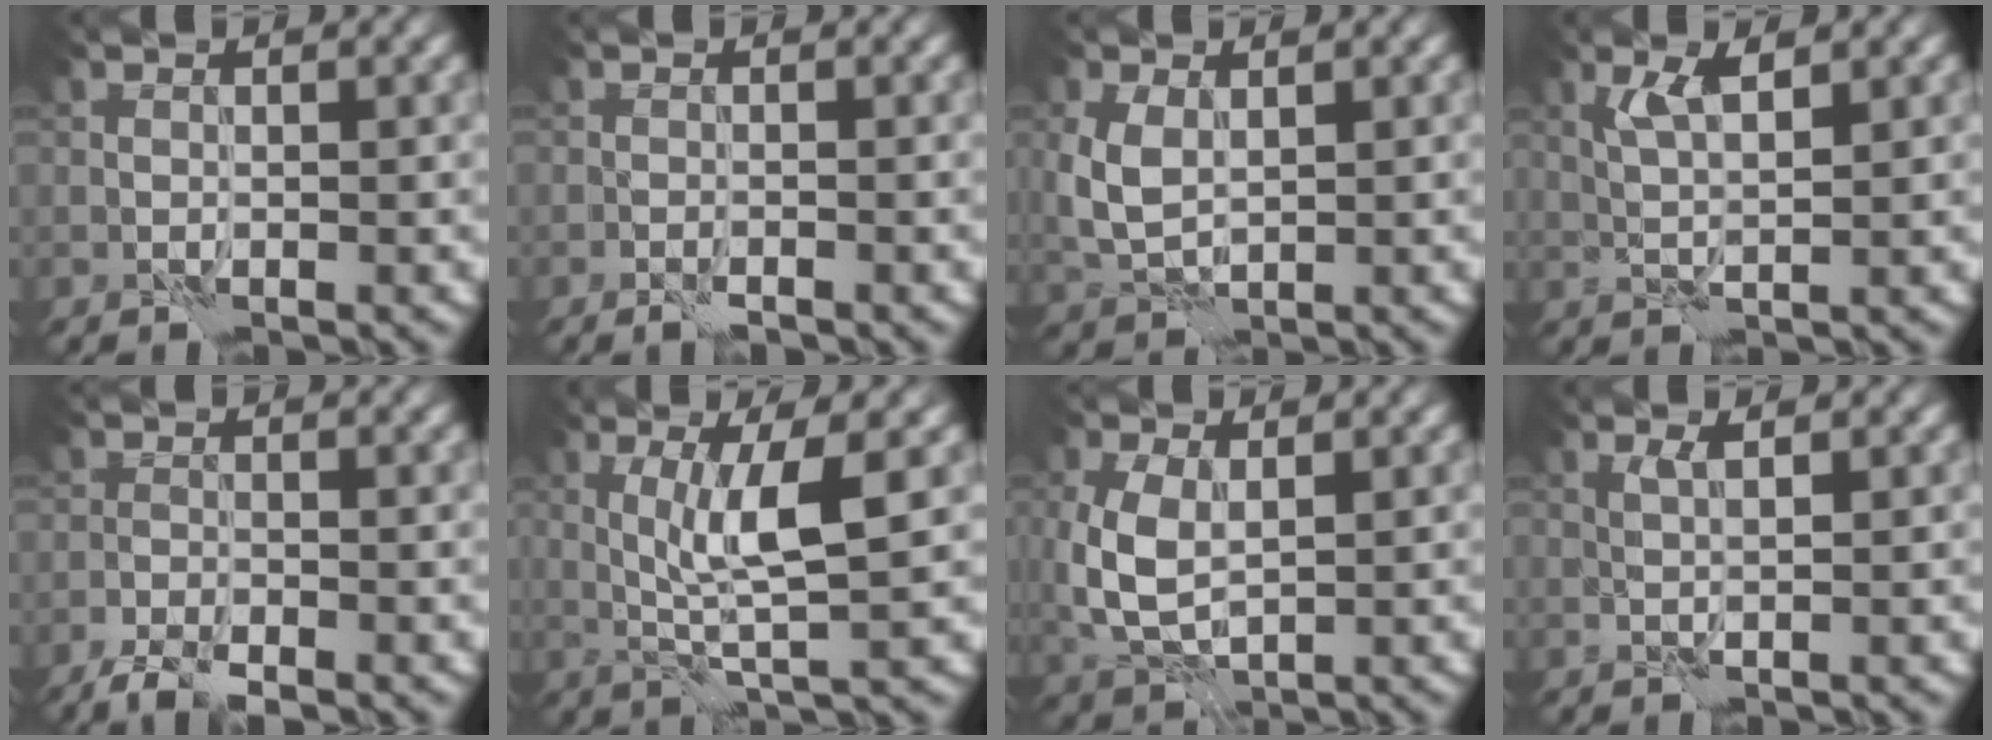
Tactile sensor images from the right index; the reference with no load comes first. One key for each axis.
{"total": 1.1, "fx": -0.8, "fy": 0.3, "fz": 0.7, "tx": -0.015, "ty": -0.002, "tz": -0.016}
{"total": 3.4, "fx": 0.9, "fy": 2.2, "fz": 2.5, "tx": -0.068, "ty": 0.000, "tz": 0.022}
{"total": 2.5, "fx": 1.5, "fy": 0.4, "fz": 1.9, "tx": -0.042, "ty": 0.000, "tz": 0.028}
{"total": 2.9, "fx": -2.4, "fy": 0.7, "fz": 1.5, "tx": -0.035, "ty": -0.006, "tz": -0.051}
{"total": 4.7, "fx": 1.1, "fy": 0.4, "fz": 4.6, "tx": -0.096, "ty": -0.002, "tz": 0.025}
{"total": 5.1, "fx": 0.7, "fy": 3.2, "fz": 3.9, "tx": -0.105, "ty": -0.002, "tz": 0.018}
{"total": 1.2, "fx": 0.8, "fy": 0.1, "fz": 0.9, "tx": -0.019, "ty": -0.001, "tz": 0.013}